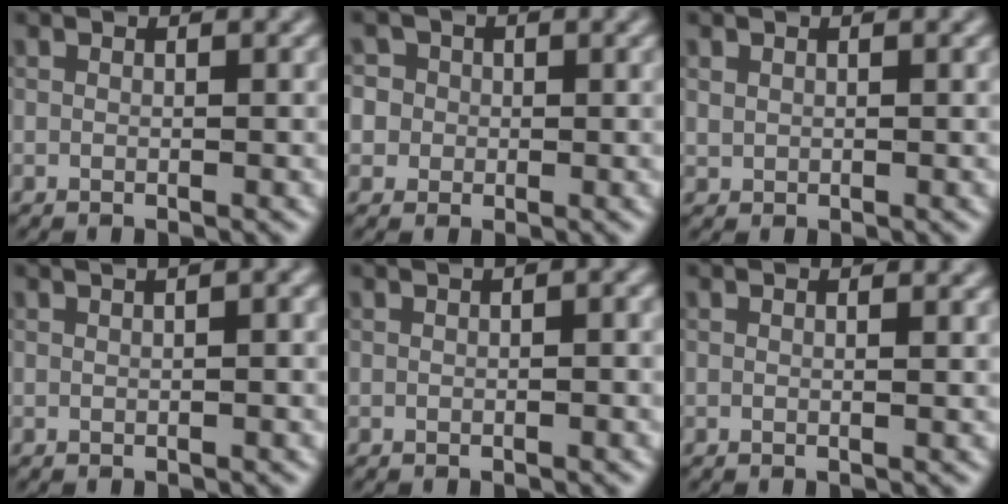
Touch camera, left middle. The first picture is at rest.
{"total": 5.1, "force": [1.3, 4.7, 1.6], "torque": [-0.028, 0.037, -0.002]}
{"total": 0.7, "force": [0.3, 0.6, 0.1], "torque": [-0.004, -0.002, 0.011]}
{"total": 6.9, "force": [2.6, 3.3, 5.5], "torque": [-0.030, 0.048, 0.009]}
{"total": 2.5, "force": [0.6, 0.8, 2.3], "torque": [-0.023, 0.009, 0.001]}
{"total": 0.6, "force": [0.1, 0.1, 0.5], "torque": [-0.006, 0.002, -0.001]}